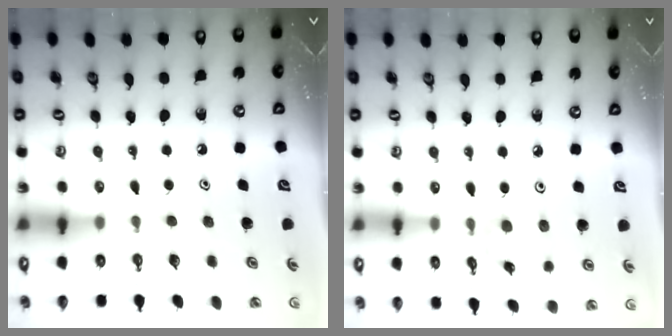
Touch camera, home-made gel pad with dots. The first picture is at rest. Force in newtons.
{"total": 1.3, "press": 1.2, "slide": 0.3}